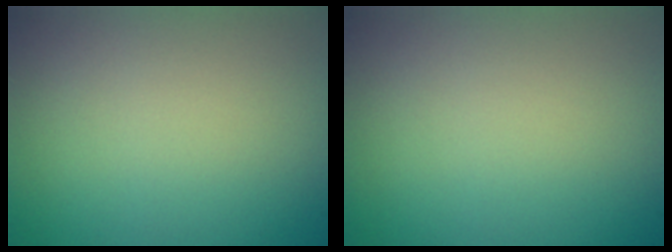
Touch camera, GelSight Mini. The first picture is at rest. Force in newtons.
{"total": 0.0}